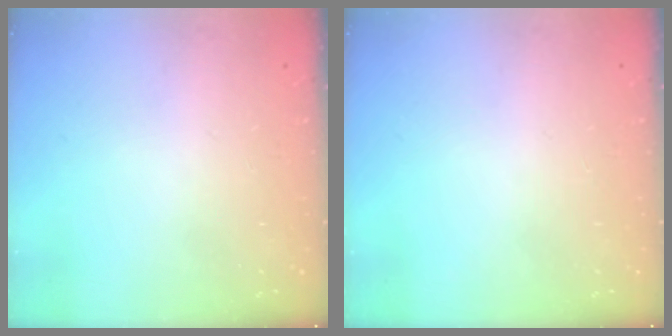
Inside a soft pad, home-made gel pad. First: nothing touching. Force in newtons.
{"total": 0.0}